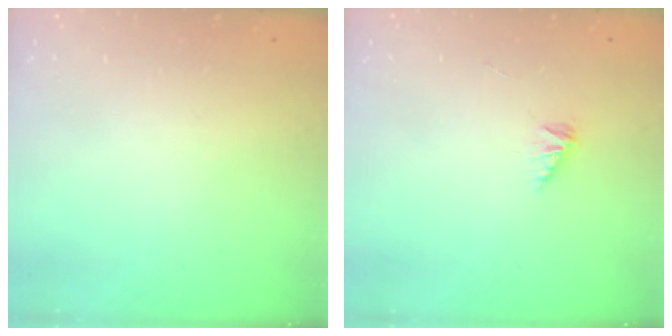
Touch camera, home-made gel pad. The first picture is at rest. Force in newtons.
{"total": 2.2, "press": 2.2, "slide": 0.5}